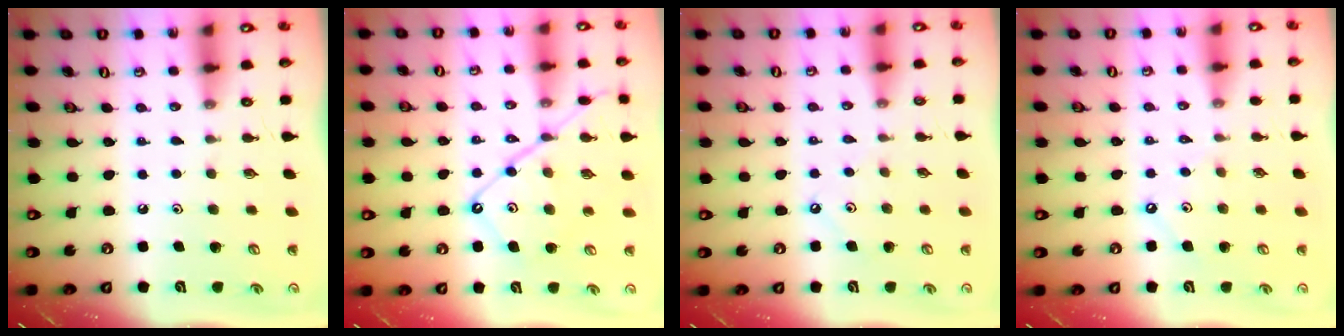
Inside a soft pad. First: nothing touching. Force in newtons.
{"total": 13.5, "press": 13.4, "slide": 1.4}
{"total": 5.5, "press": 5.5, "slide": 0.5}
{"total": 2.9, "press": 2.9, "slide": 0.5}